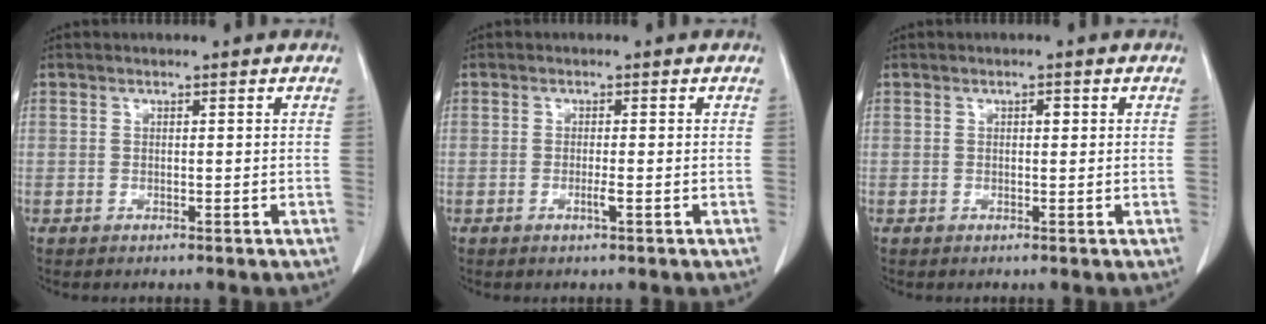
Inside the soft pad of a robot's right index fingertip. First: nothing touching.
{"total": 1.3, "force": [-0.5, -0.1, 1.2], "torque": [-0.026, -0.002, -0.009]}
{"total": 0.8, "force": [0.2, 0.4, 0.7], "torque": [-0.009, 0.002, 0.002]}